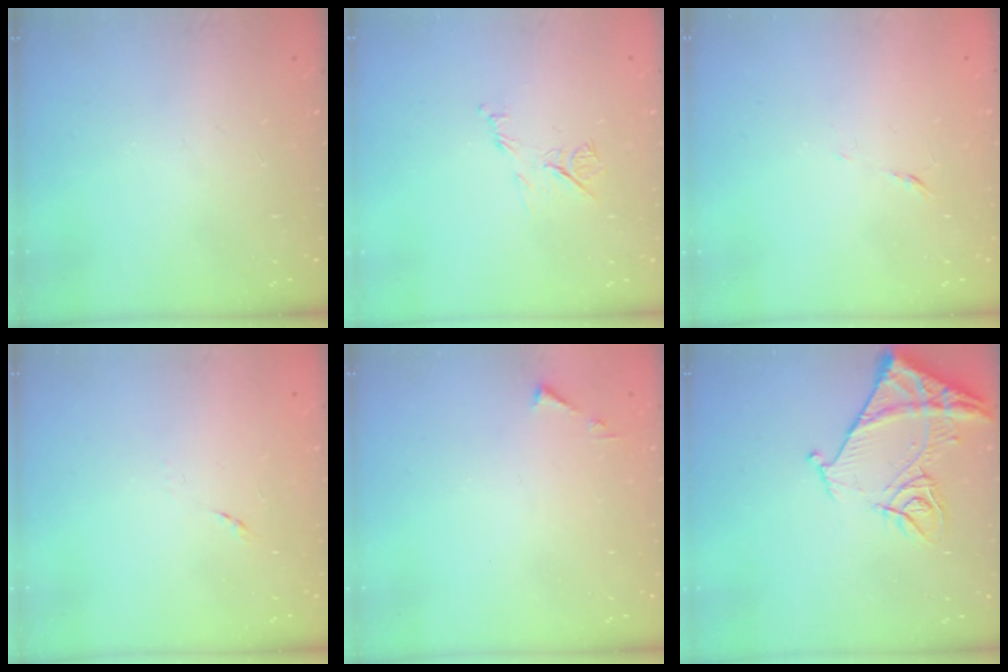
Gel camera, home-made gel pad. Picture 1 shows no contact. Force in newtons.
{"total": 6.6, "press": 6.5, "slide": 0.9}
{"total": 3.9, "press": 3.8, "slide": 0.9}
{"total": 5.7, "press": 5.6, "slide": 0.6}
{"total": 3.2, "press": 3.2, "slide": 0.4}
{"total": 11.7, "press": 11.6, "slide": 1.2}